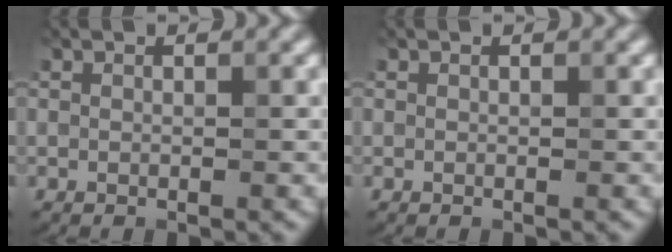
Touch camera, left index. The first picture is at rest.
{"total": 0.0}